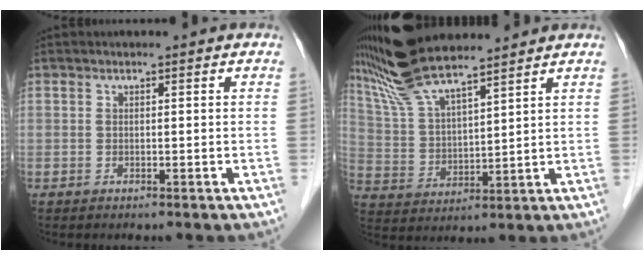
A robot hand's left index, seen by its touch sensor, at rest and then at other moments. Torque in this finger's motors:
{"motor_torque": [0.09, -0.22, 0.17, -0.02]}